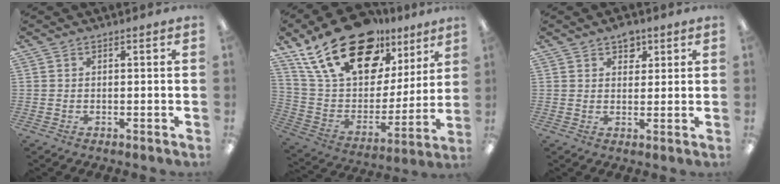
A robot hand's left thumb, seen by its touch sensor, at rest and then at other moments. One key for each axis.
{"total": 24.7, "fx": 16.9, "fy": 12.3, "fz": 13.1, "tx": -0.233, "ty": -0.099, "tz": 0.302}
{"total": 4.4, "fx": 3.0, "fy": 2.8, "fz": 1.6, "tx": -0.007, "ty": -0.008, "tz": 0.049}